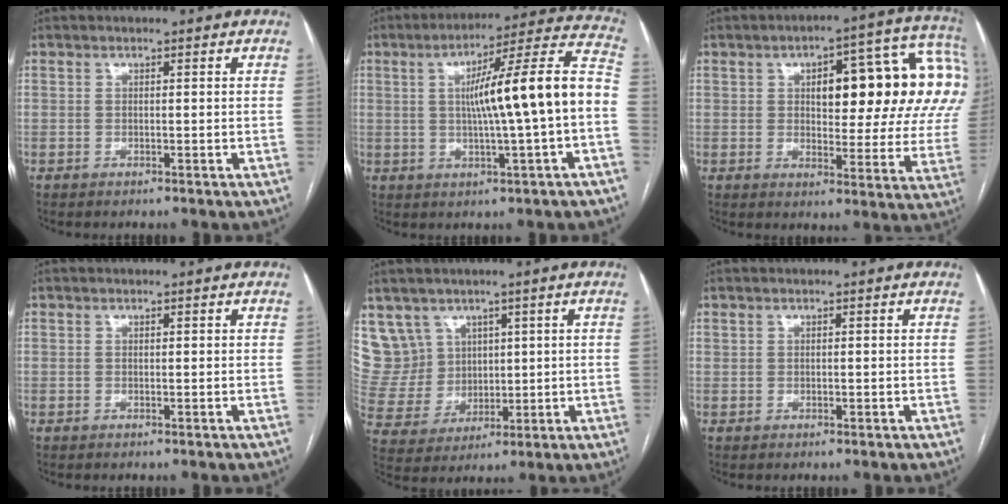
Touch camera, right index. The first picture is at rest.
{"total": 16.2, "force": [-0.4, -0.2, 16.2], "torque": [-0.237, 0.026, -0.008]}
{"total": 21.8, "force": [5.4, 7.2, 19.8], "torque": [-0.212, 0.052, 0.074]}
{"total": 0.0}
{"total": 9.4, "force": [5.5, 7.6, 0.4], "torque": [-0.020, 0.037, 0.127]}
{"total": 0.8, "force": [0.3, 0.5, 0.5], "torque": [-0.008, 0.002, 0.010]}